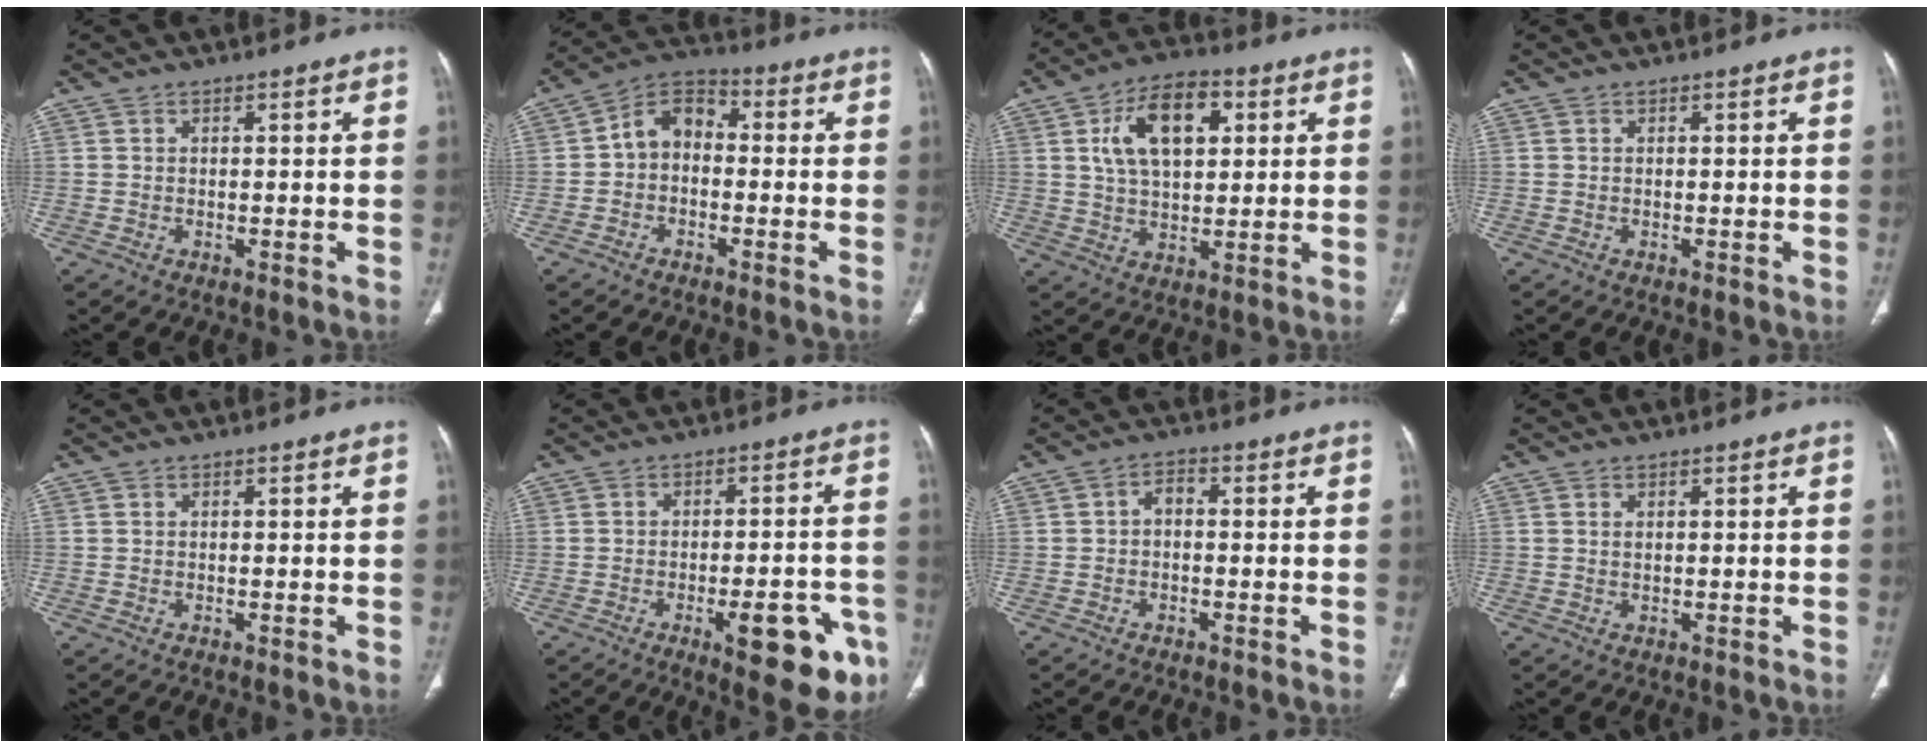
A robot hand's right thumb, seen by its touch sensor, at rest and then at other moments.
{"total": 7.5, "force": [-0.7, 5.6, 4.9], "torque": [-0.060, 0.030, -0.033]}
{"total": 13.2, "force": [3.9, 7.5, 10.1], "torque": [-0.152, 0.003, 0.065]}
{"total": 0.0}
{"total": 0.0}
{"total": 14.2, "force": [-6.3, 4.8, 11.8], "torque": [-0.117, 0.025, -0.072]}
{"total": 2.3, "force": [-0.4, 1.5, 1.7], "torque": [-0.022, 0.014, -0.015]}
{"total": 0.5, "force": [0.2, 0.2, 0.4], "torque": [-0.009, 0.001, 0.005]}